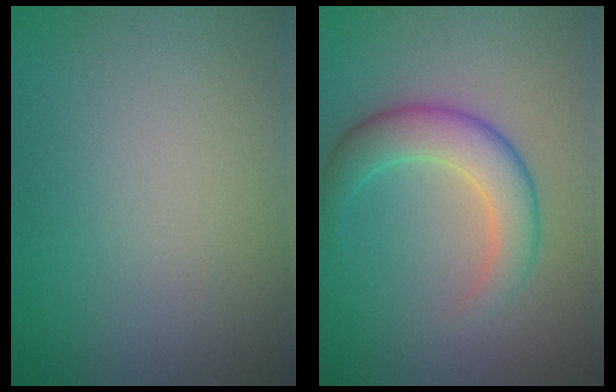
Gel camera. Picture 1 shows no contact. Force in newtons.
{"total": 4.6, "press": 4.6, "slide": 0.2}